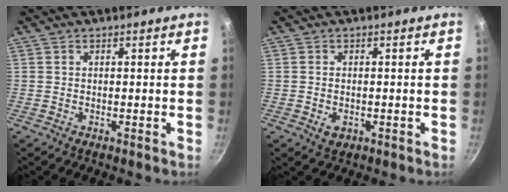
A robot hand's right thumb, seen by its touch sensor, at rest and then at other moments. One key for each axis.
{"total": 2.4, "fx": -0.6, "fy": 1.7, "fz": 1.6, "tx": -0.024, "ty": -0.002, "tz": -0.008}